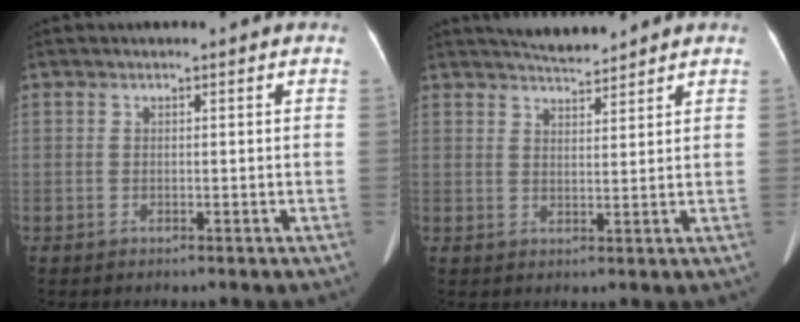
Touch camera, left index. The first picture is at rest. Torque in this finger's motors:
{"motor_torque": [0.71, -0.97, 0.00, 0.01]}